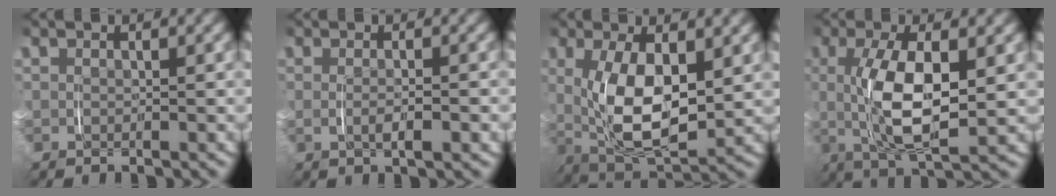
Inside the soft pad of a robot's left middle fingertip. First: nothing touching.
{"total": 1.5, "force": [-0.5, -0.2, 1.4], "torque": [-0.023, -0.003, -0.005]}
{"total": 8.0, "force": [0.4, 3.7, 7.1], "torque": [-0.130, -0.011, 0.016]}
{"total": 6.6, "force": [0.2, 1.7, 6.3], "torque": [-0.119, -0.006, 0.008]}